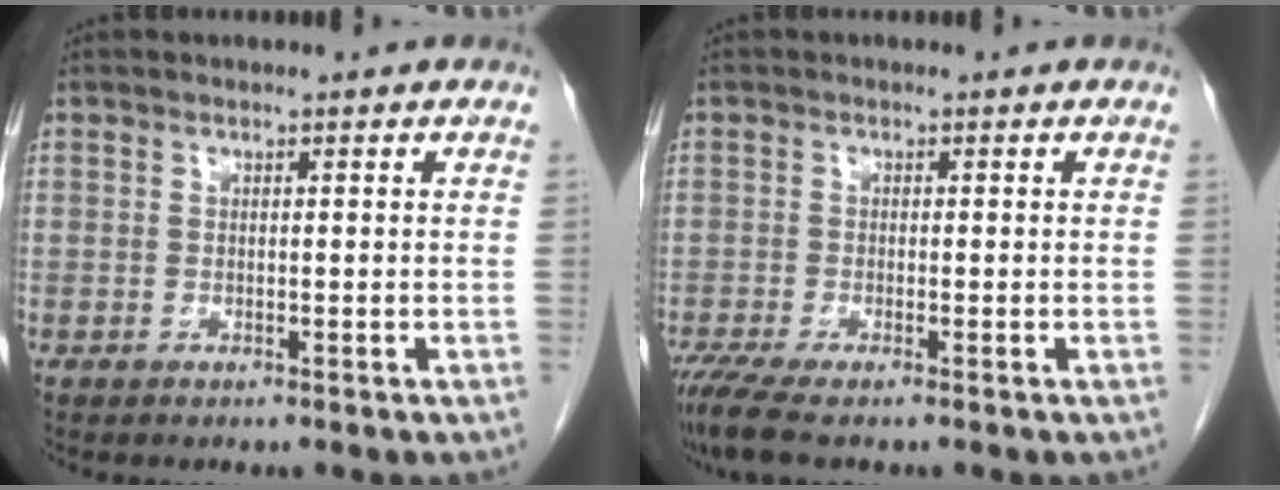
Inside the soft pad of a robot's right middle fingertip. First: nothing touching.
{"total": 4.2, "force": [-3.2, 0.3, 2.8], "torque": [-0.057, -0.013, -0.062]}